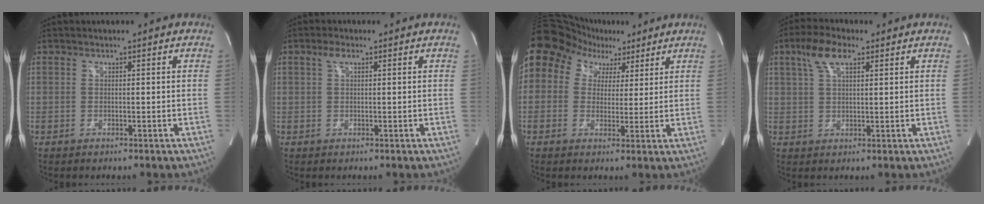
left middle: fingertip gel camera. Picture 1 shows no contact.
{"total": 1.6, "force": [0.8, 0.6, 1.3], "torque": [-0.029, 0.010, 0.015]}
{"total": 11.4, "force": [6.5, 8.4, 4.1], "torque": [-0.086, 0.061, 0.113]}
{"total": 5.9, "force": [3.2, 2.0, 4.6], "torque": [-0.099, 0.018, 0.062]}